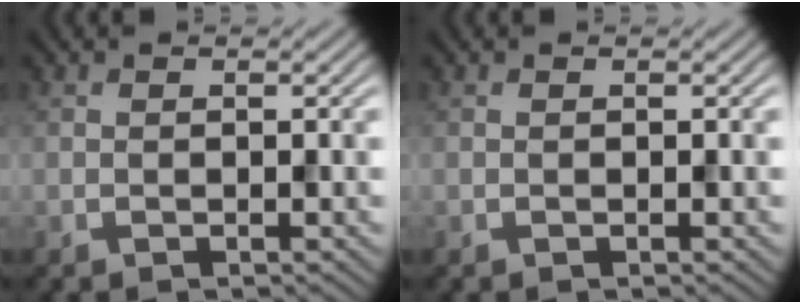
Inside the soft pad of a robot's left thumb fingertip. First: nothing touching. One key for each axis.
{"total": 0.0}